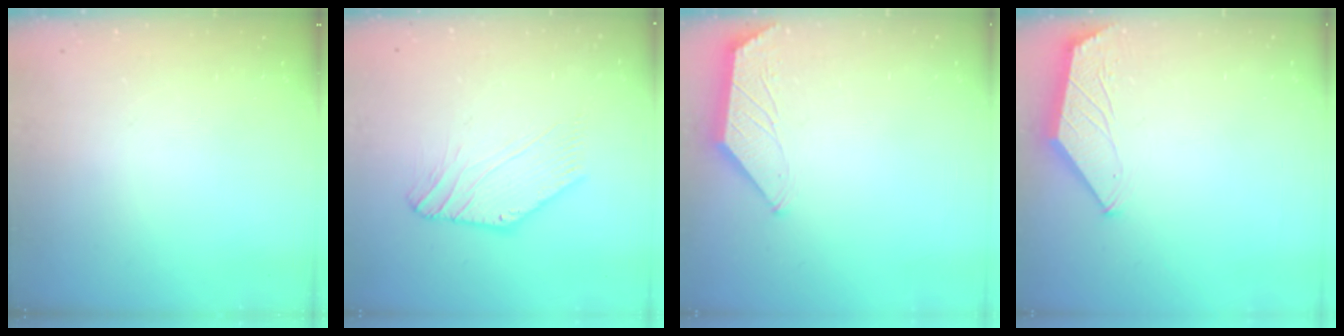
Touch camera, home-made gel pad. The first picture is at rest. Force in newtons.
{"total": 5.4, "press": 5.3, "slide": 0.9}
{"total": 0.0}
{"total": 1.6, "press": 1.5, "slide": 0.4}